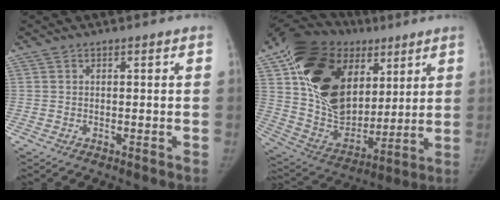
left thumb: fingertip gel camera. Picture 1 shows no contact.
{"total": 30.6, "force": [10.8, 20.8, 19.6], "torque": [-0.340, 0.001, 0.196]}